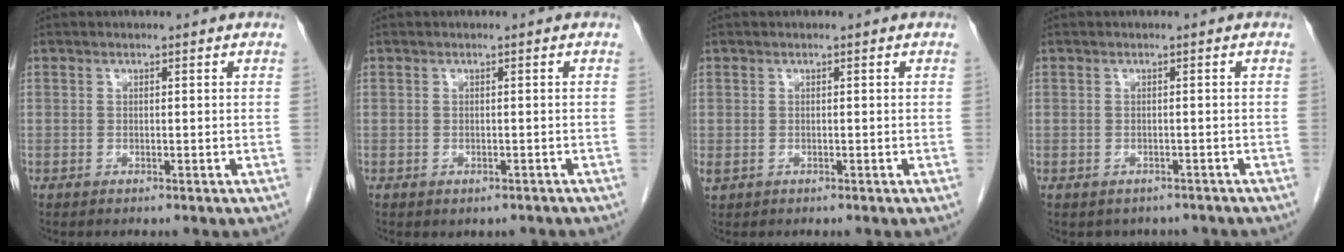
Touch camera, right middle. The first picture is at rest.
{"total": 1.5, "force": [-1.1, 0.9, 0.4], "torque": [-0.004, 0.000, -0.011]}
{"total": 0.9, "force": [-0.1, 0.7, 0.5], "torque": [-0.010, 0.001, 0.006]}
{"total": 3.8, "force": [-3.2, 2.0, 0.4], "torque": [-0.001, 0.011, -0.036]}